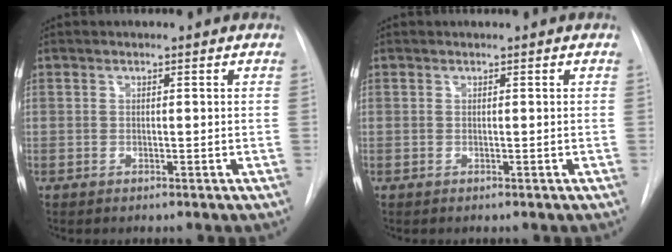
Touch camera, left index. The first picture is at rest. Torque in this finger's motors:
{"motor_torque": [-0.01, 0.00, 0.00, 0.00]}